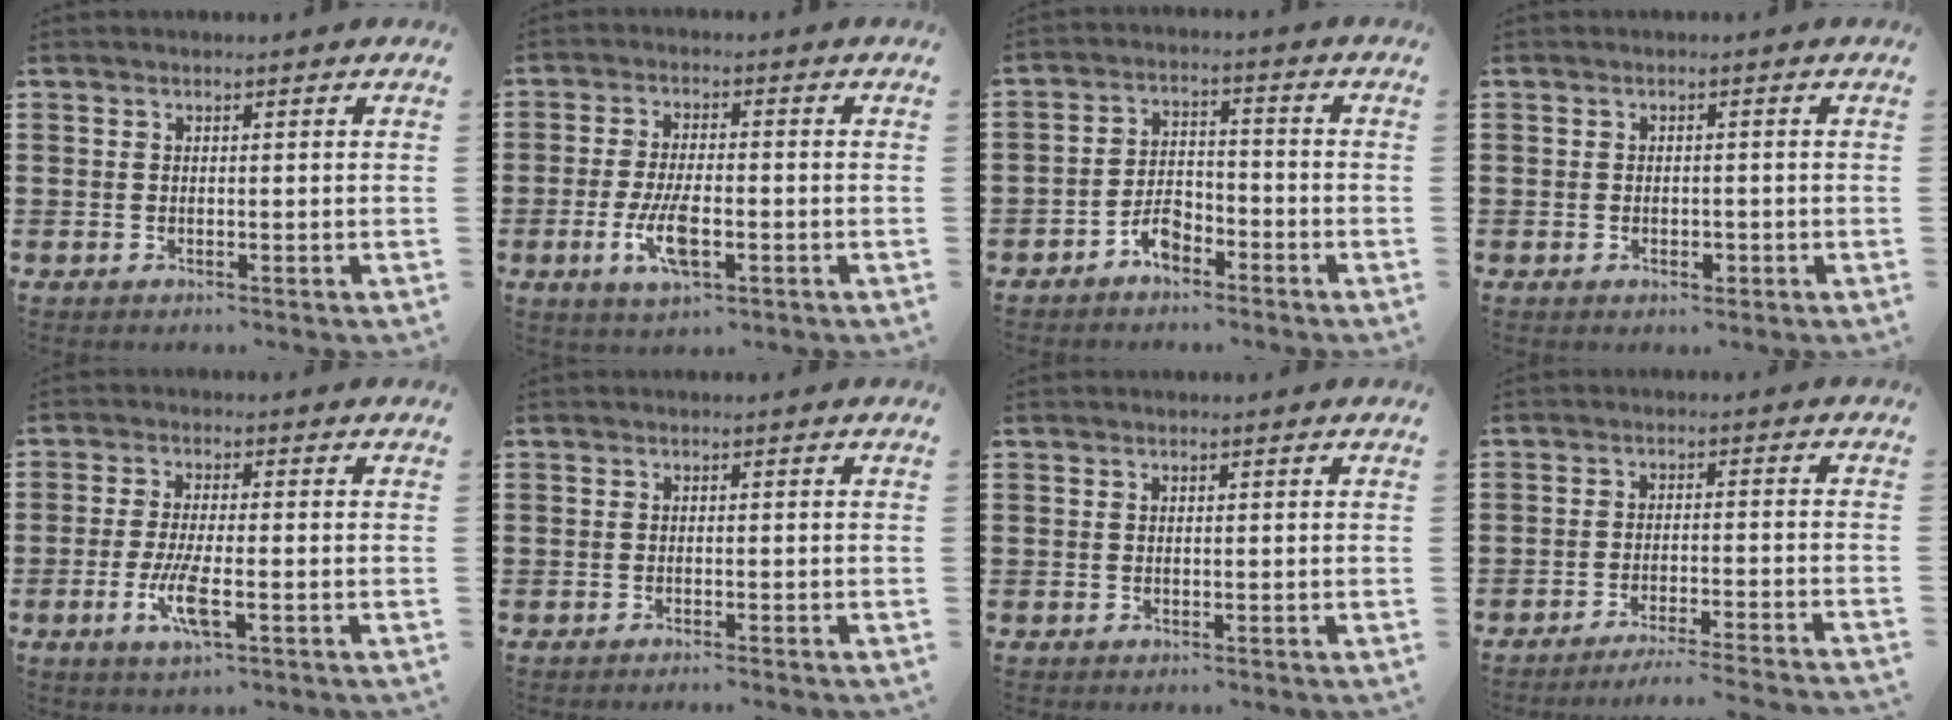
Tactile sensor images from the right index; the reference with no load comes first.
{"total": 6.9, "force": [-2.2, 2.4, 6.1], "torque": [-0.133, -0.011, -0.042]}
{"total": 4.3, "force": [-3.1, 2.0, 2.2], "torque": [-0.044, 0.009, -0.061]}
{"total": 1.5, "force": [-0.7, 0.9, 1.0], "torque": [-0.019, 0.000, -0.013]}
{"total": 5.8, "force": [-2.1, 1.1, 5.3], "torque": [-0.121, -0.018, -0.042]}
{"total": 0.6, "force": [-0.5, -0.1, 0.2], "torque": [-0.004, -0.001, -0.011]}
{"total": 0.0}
{"total": 3.5, "force": [-3.3, -0.7, 1.0], "torque": [-0.017, -0.005, -0.067]}